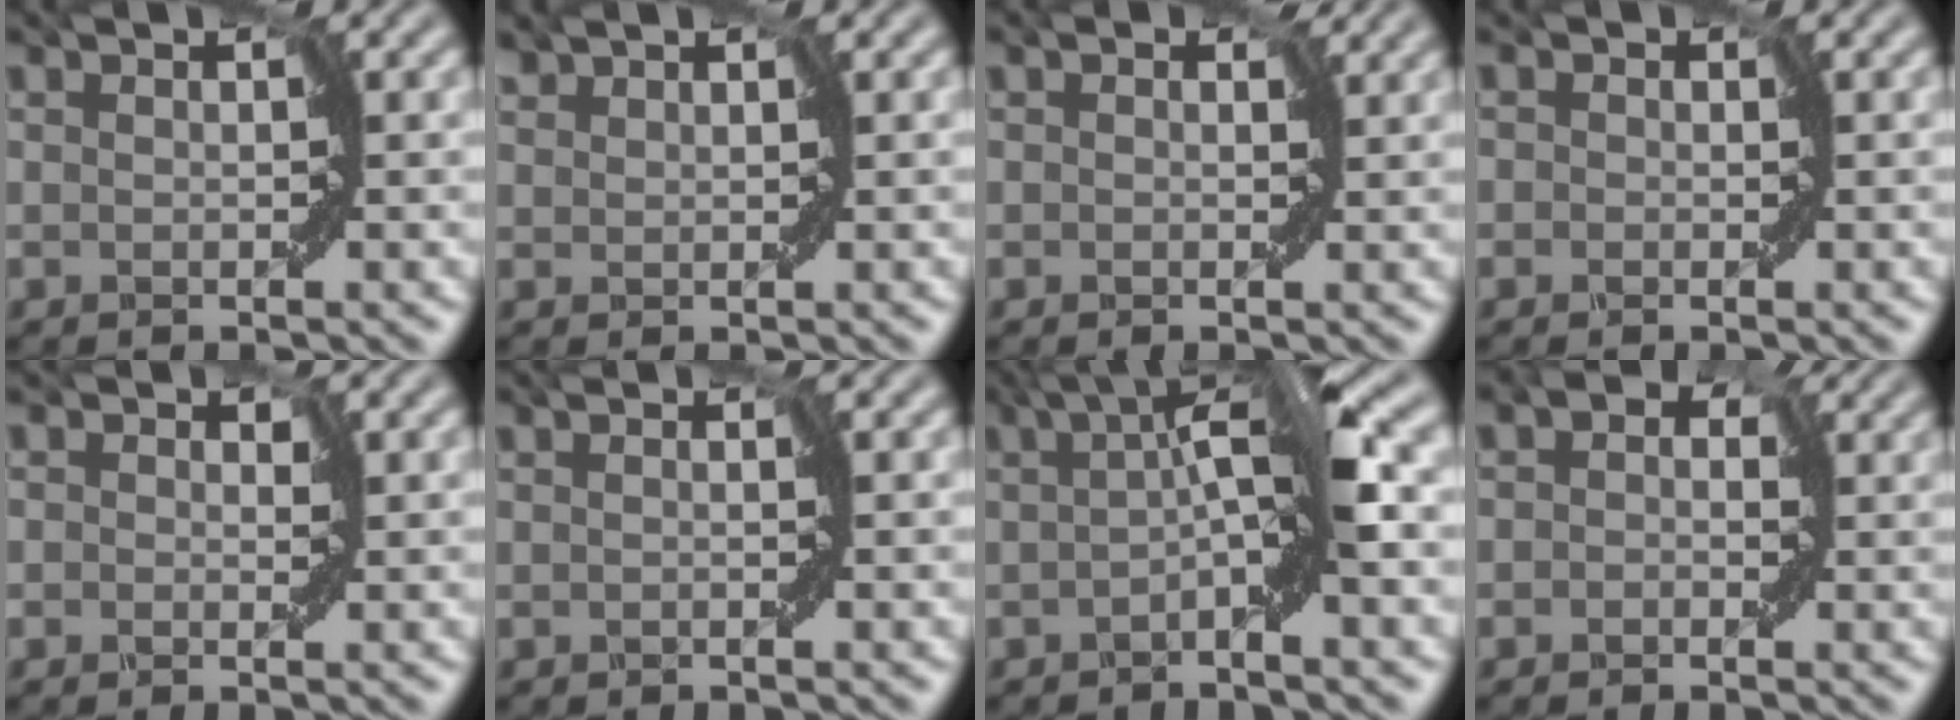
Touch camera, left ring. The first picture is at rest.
{"total": 0.9, "force": [0.7, 0.5, -0.1], "torque": [0.002, 0.000, 0.011]}
{"total": 0.8, "force": [0.4, 0.6, 0.3], "torque": [0.007, -0.002, -0.004]}
{"total": 0.9, "force": [0.1, 0.9, 0.1], "torque": [0.012, 0.007, -0.012]}
{"total": 1.2, "force": [0.5, 1.1, 0.4], "torque": [0.008, 0.010, -0.009]}
{"total": 0.0}
{"total": 5.7, "force": [0.0, 0.3, 5.7], "torque": [-0.089, 0.020, -0.016]}
{"total": 1.9, "force": [0.4, 1.6, 1.0], "torque": [0.005, 0.007, -0.013]}